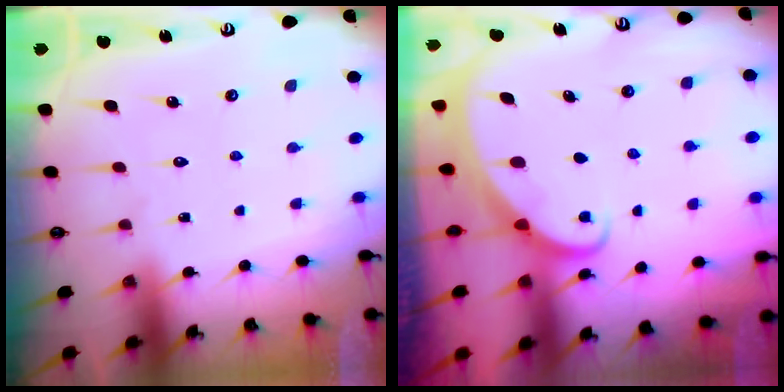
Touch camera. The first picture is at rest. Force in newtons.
{"total": 1.8, "press": 1.8, "slide": 0.1}